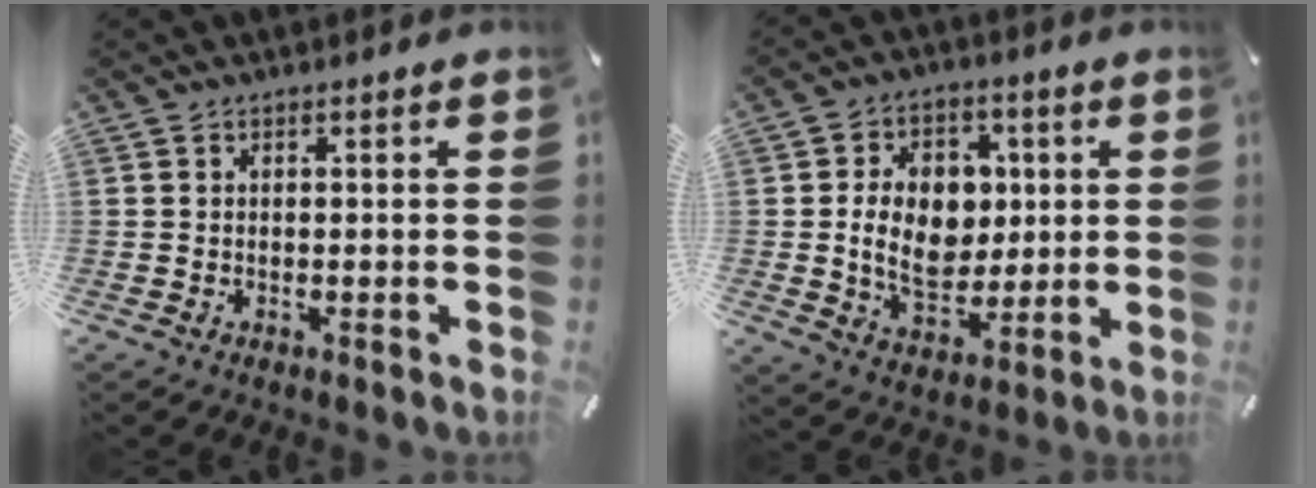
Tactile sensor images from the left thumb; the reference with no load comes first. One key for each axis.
{"total": 14.0, "fx": 0.8, "fy": 10.8, "fz": 8.9, "tx": -0.161, "ty": 0.011, "tz": 0.014}